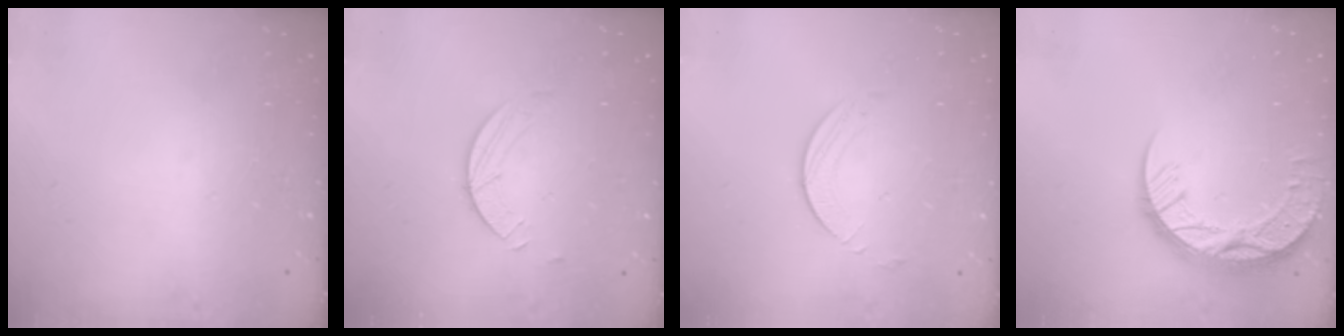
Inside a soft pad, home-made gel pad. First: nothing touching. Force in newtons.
{"total": 2.6, "press": 2.6, "slide": 0.3}
{"total": 3.2, "press": 3.2, "slide": 0.3}
{"total": 13.3, "press": 13.2, "slide": 1.0}